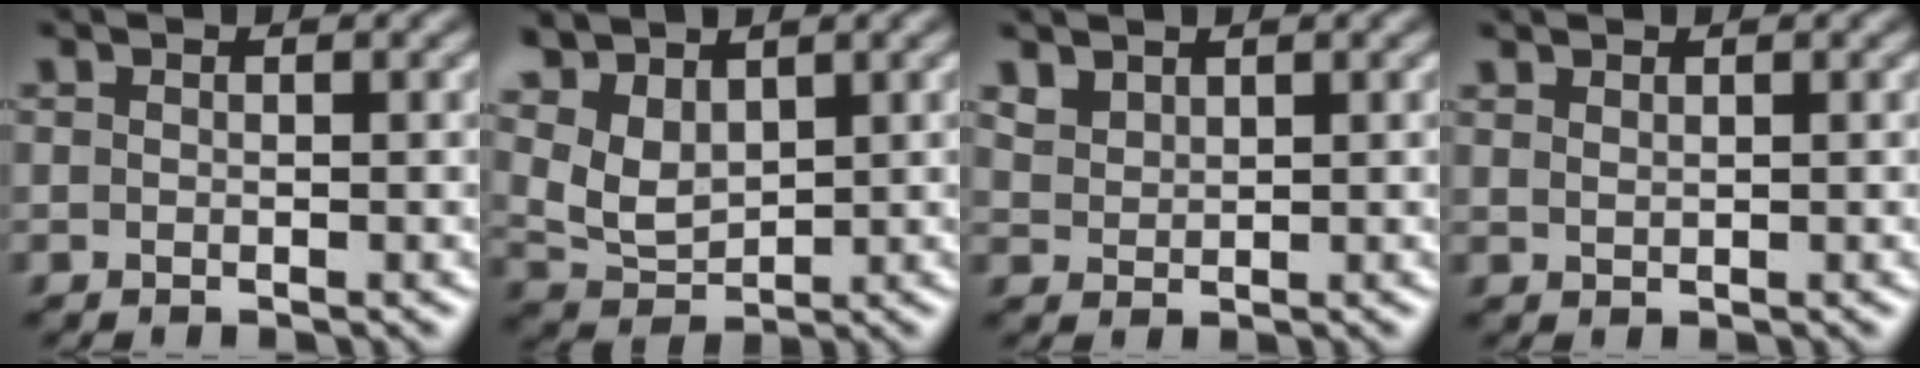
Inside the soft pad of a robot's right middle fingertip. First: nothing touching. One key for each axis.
{"total": 4.6, "fx": 3.0, "fy": 2.5, "fz": 2.4, "tx": -0.065, "ty": 0.001, "tz": 0.064}
{"total": 1.8, "fx": 1.6, "fy": 0.7, "fz": 0.2, "tx": -0.011, "ty": -0.001, "tz": 0.037}
{"total": 0.8, "fx": 0.8, "fy": 0.1, "fz": 0.1, "tx": -0.004, "ty": -0.001, "tz": 0.016}